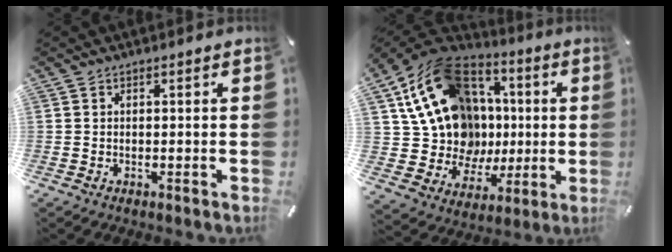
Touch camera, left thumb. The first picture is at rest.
{"total": 21.3, "force": [4.6, 18.0, 10.3], "torque": [-0.184, -0.038, 0.111]}